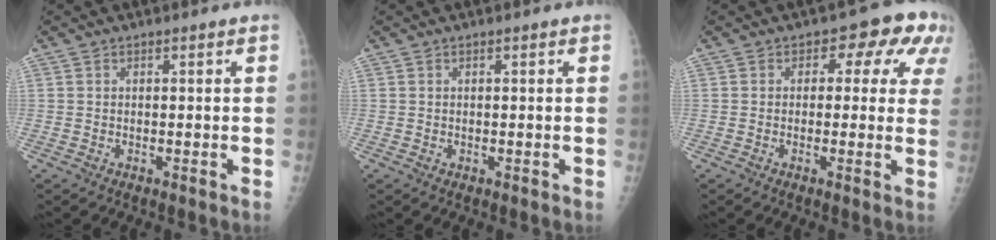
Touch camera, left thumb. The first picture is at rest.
{"total": 0.0}
{"total": 8.2, "force": [2.6, 5.2, 5.8], "torque": [-0.006, 0.010, 0.017]}